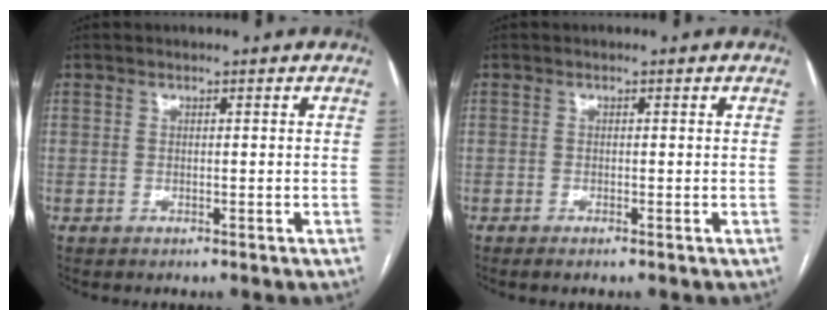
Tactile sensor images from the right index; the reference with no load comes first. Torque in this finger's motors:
{"motor_torque": [0.01, 0.06, 0.11, 0.01]}